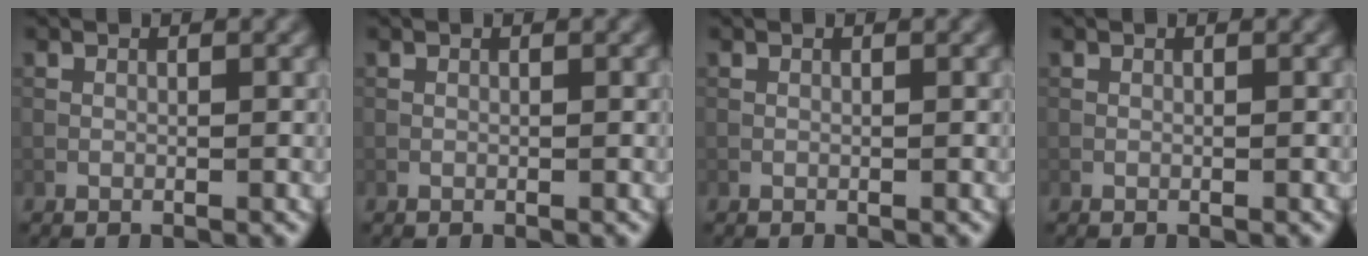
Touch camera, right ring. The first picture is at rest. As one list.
[{"total": 0.0}, {"total": 0.0}, {"total": 0.0}]